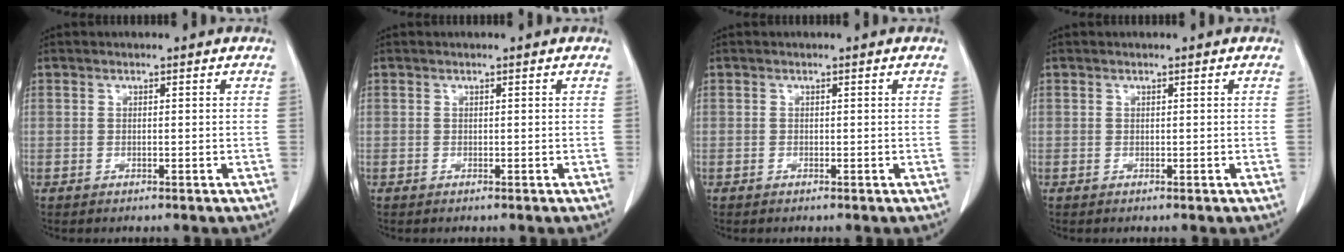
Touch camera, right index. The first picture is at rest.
{"total": 0.0}
{"total": 0.0}
{"total": 0.0}